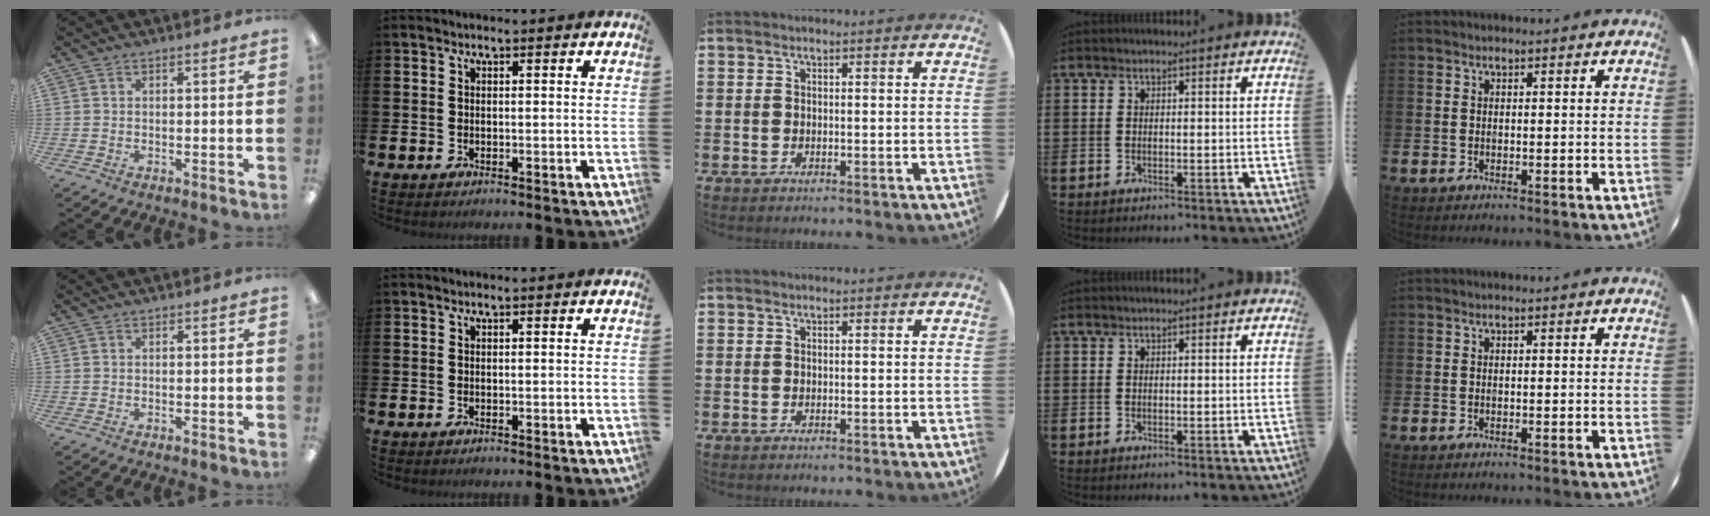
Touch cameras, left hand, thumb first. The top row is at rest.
{}